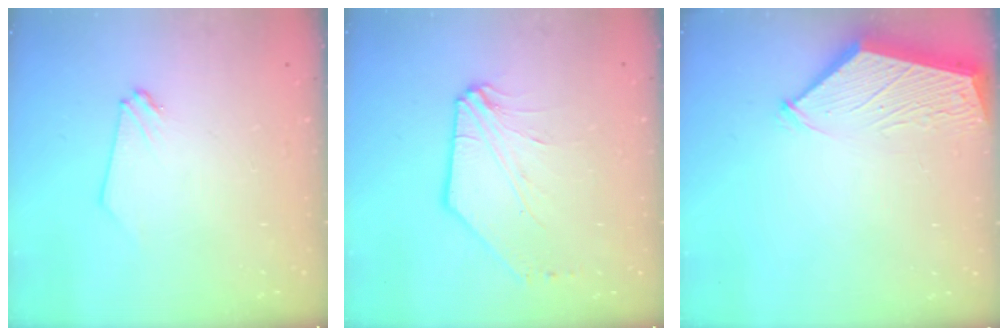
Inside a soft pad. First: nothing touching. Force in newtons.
{"total": 7.8, "press": 7.7, "slide": 1.4}
{"total": 2.9, "press": 2.8, "slide": 0.4}